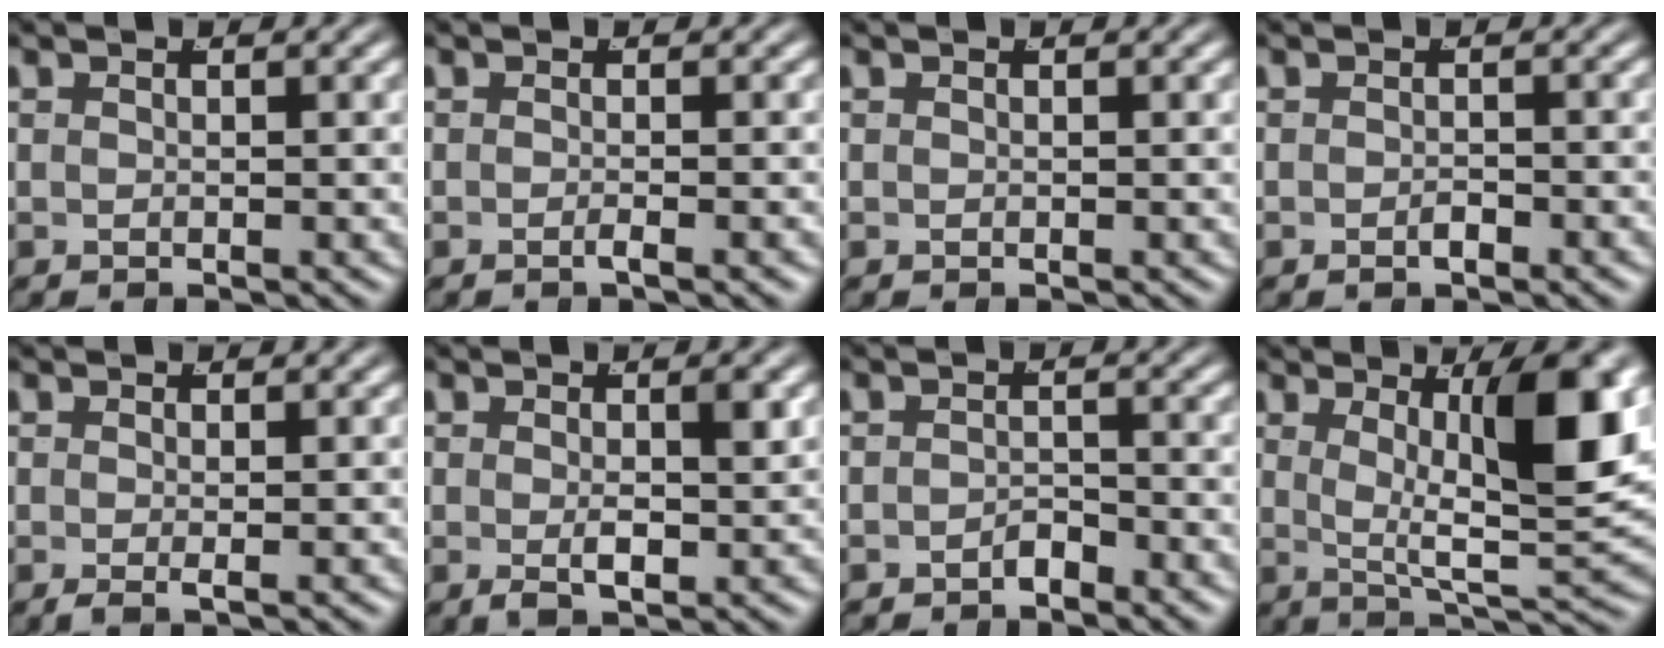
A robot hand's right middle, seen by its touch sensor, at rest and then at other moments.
{"total": 1.0, "force": [-0.7, -0.4, 0.6], "torque": [-0.008, 0.003, -0.016]}
{"total": 0.0}
{"total": 0.9, "force": [-0.8, 0.0, 0.5], "torque": [-0.008, -0.002, -0.012]}
{"total": 0.8, "force": [-0.1, -0.4, 0.7], "torque": [-0.011, -0.009, 0.000]}
{"total": 1.9, "force": [-0.2, 0.2, 1.9], "torque": [-0.030, -0.011, 0.006]}
{"total": 1.4, "force": [-1.4, 0.3, 0.2], "torque": [0.000, -0.004, -0.024]}
{"total": 8.9, "force": [1.4, 2.3, 8.5], "torque": [-0.119, -0.012, 0.030]}